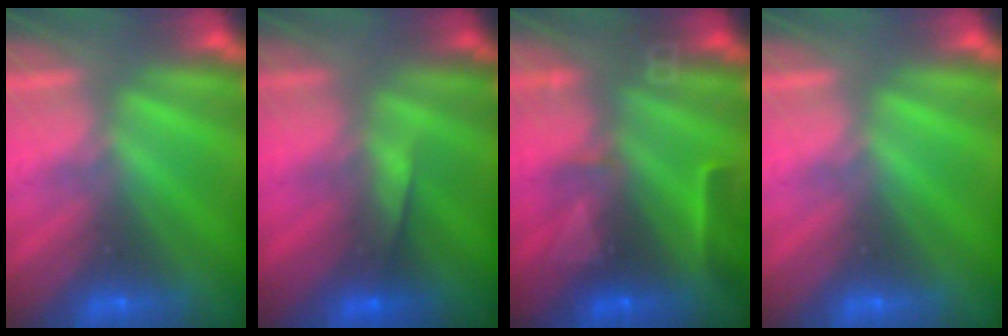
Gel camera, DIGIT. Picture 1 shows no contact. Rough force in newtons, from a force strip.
{"total": 3.7}
{"total": 8.3}
{"total": 0.0}